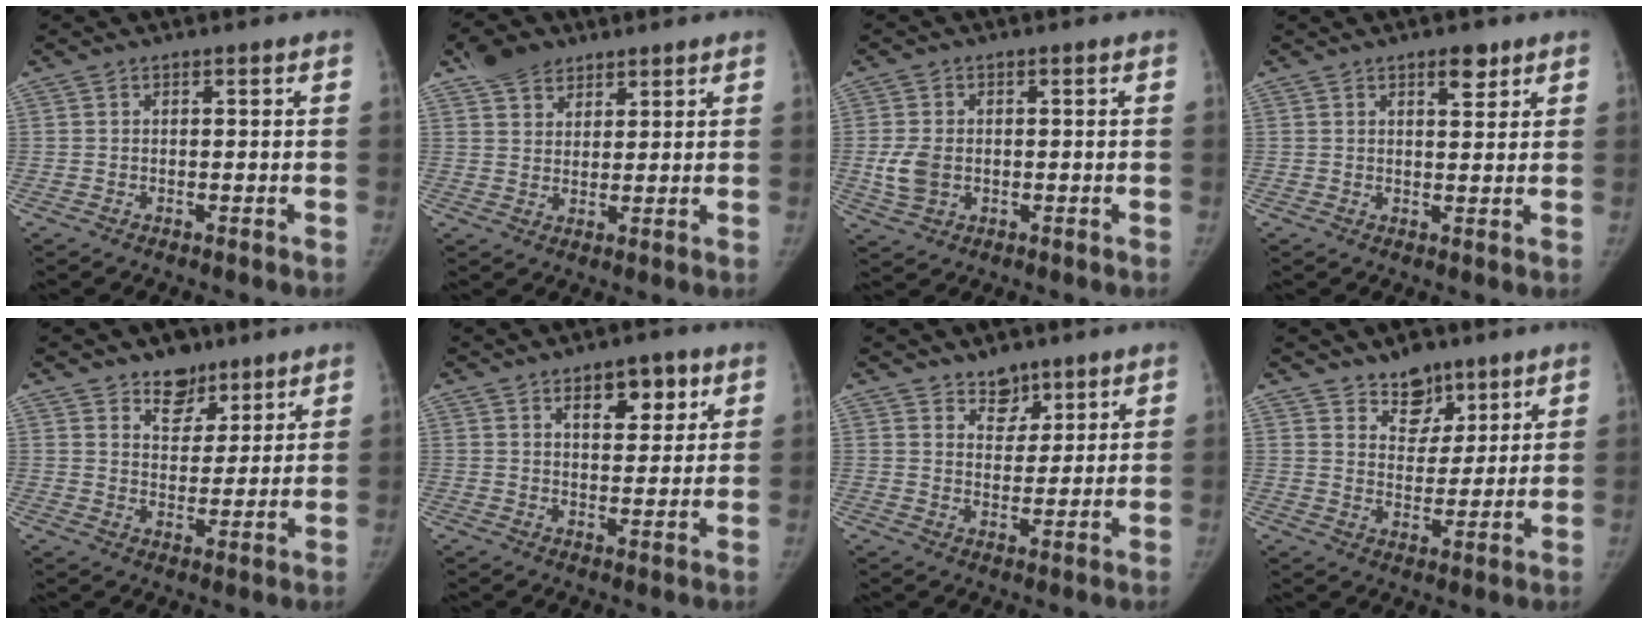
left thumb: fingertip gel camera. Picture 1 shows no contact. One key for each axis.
{"total": 6.6, "fx": 4.5, "fy": 4.4, "fz": 2.1, "tx": -0.016, "ty": -0.016, "tz": 0.084}
{"total": 5.4, "fx": -0.4, "fy": 4.0, "fz": 3.7, "tx": -0.074, "ty": -0.001, "tz": -0.001}
{"total": 3.7, "fx": 2.5, "fy": 1.5, "fz": 2.3, "tx": -0.019, "ty": -0.014, "tz": 0.036}
{"total": 7.7, "fx": 5.4, "fy": 4.7, "fz": 2.6, "tx": -0.007, "ty": -0.034, "tz": 0.090}
{"total": 7.7, "fx": 4.0, "fy": 4.0, "fz": 5.2, "tx": -0.043, "ty": -0.020, "tz": 0.058}
{"total": 5.2, "fx": 3.8, "fy": 3.2, "fz": 1.5, "tx": 0.006, "ty": -0.029, "tz": 0.065}
{"total": 9.1, "fx": 6.5, "fy": 5.6, "fz": 3.1, "tx": -0.012, "ty": -0.042, "tz": 0.109}